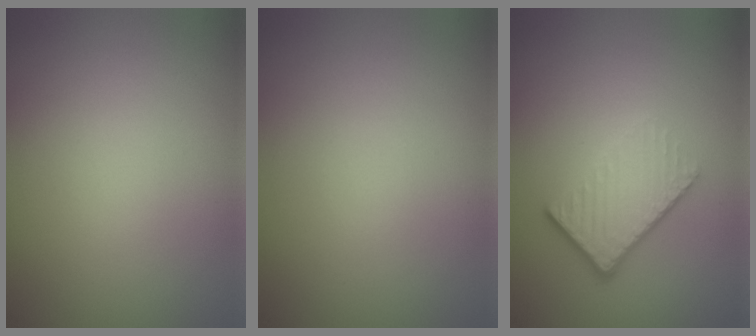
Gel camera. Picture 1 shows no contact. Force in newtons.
{"total": 0.0}
{"total": 4.2, "press": 2.8, "slide": 3.1}